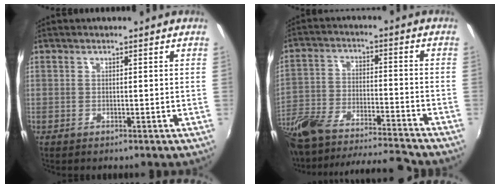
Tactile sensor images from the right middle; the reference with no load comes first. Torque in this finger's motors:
{"motor_torque": [1.07, -1.07, 0.61, 0.21]}